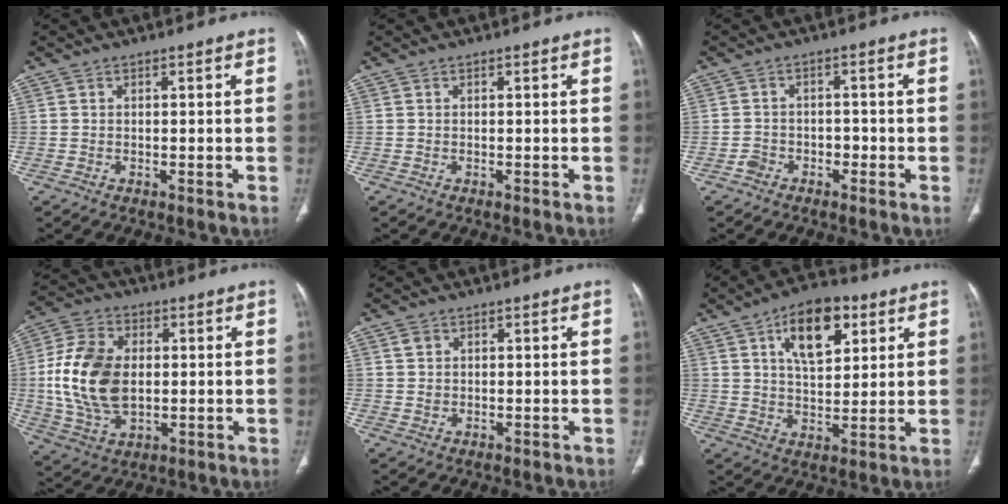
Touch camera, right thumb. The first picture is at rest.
{"total": 0.0}
{"total": 2.9, "force": [-1.6, 2.2, 0.8], "torque": [-0.005, 0.018, -0.029]}
{"total": 16.2, "force": [0.5, 10.5, 12.3], "torque": [-0.236, 0.002, 0.015]}
{"total": 1.8, "force": [0.7, 1.6, 0.6], "torque": [-0.005, -0.004, 0.014]}
{"total": 13.0, "force": [5.7, 6.9, 9.5], "torque": [-0.121, -0.013, 0.092]}